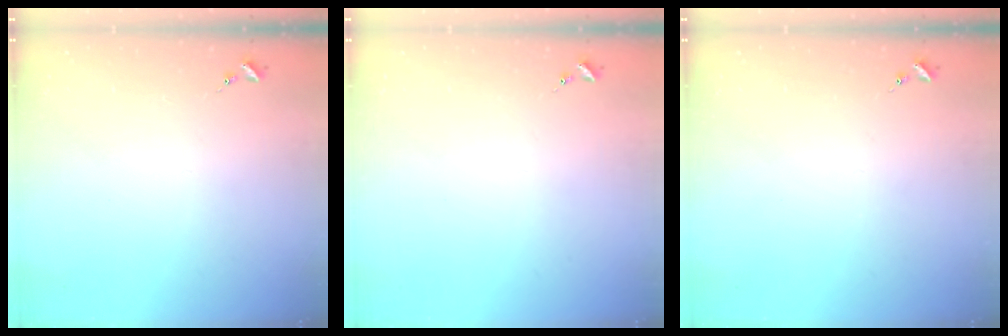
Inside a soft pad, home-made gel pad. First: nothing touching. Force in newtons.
{"total": 0.0}
{"total": 0.0}